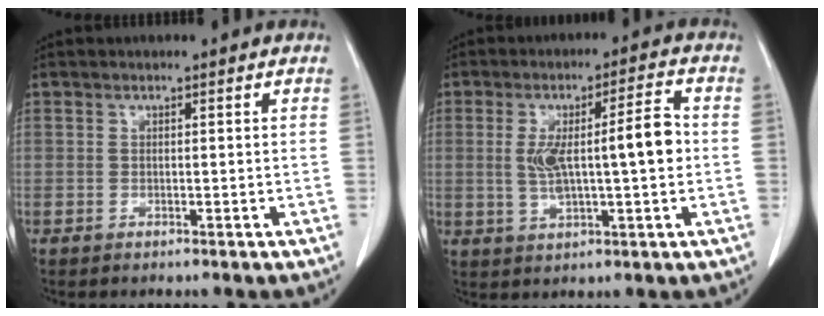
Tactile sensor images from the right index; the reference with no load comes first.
{"total": 9.9, "force": [0.2, 1.9, 9.7], "torque": [-0.167, 0.022, 0.008]}